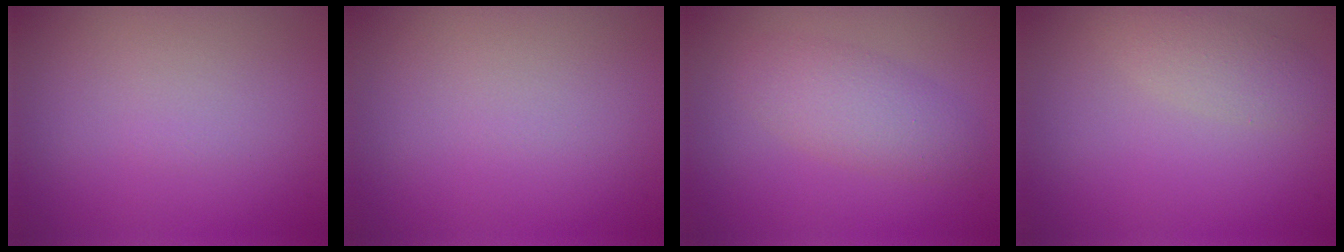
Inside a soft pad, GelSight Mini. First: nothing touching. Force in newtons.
{"total": 0.0}
{"total": 3.3, "press": 3.3, "slide": 0.2}
{"total": 2.3, "press": 2.3, "slide": 0.2}